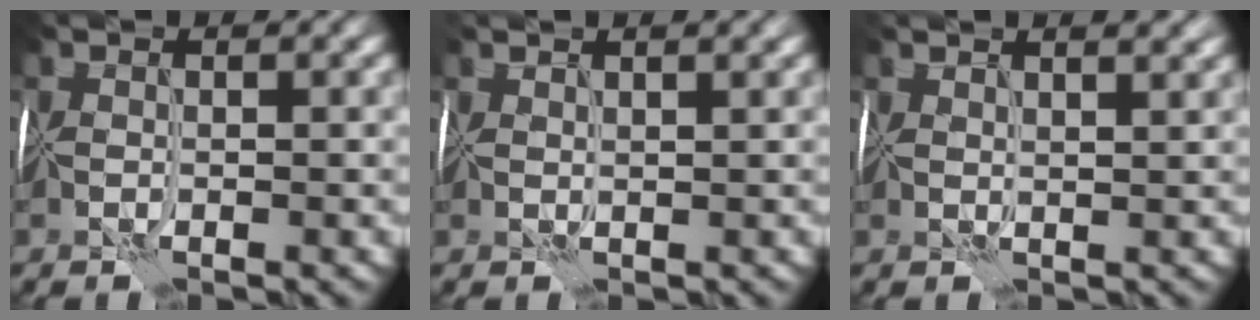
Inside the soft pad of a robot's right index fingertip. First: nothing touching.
{"total": 2.6, "force": [2.1, 0.5, 1.5], "torque": [-0.009, 0.011, 0.030]}
{"total": 4.6, "force": [3.4, 1.6, 2.6], "torque": [-0.024, 0.029, 0.039]}